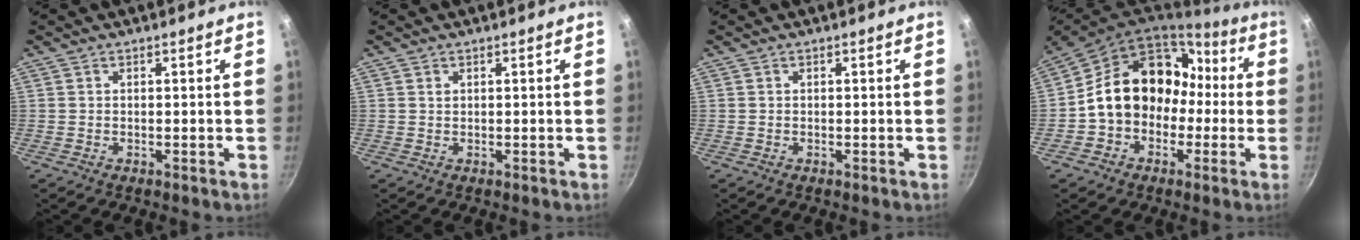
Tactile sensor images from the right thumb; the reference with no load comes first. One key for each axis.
{"total": 0.6, "fx": 0.3, "fy": 0.4, "fz": 0.3, "tx": -0.004, "ty": 0.001, "tz": 0.007}
{"total": 0.0}
{"total": 18.0, "fx": -0.5, "fy": 14.4, "fz": 10.9, "tx": -0.132, "ty": 0.073, "tz": -0.007}